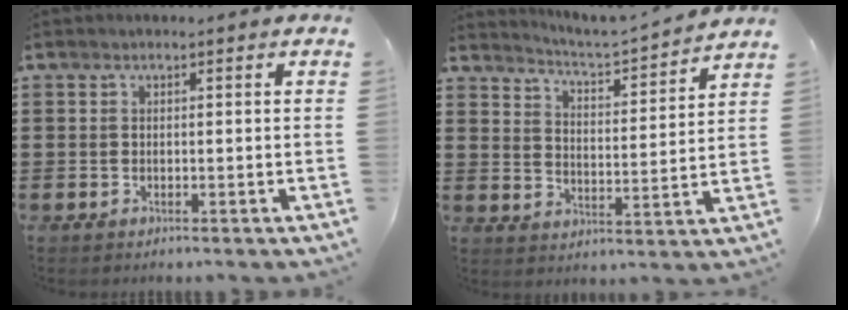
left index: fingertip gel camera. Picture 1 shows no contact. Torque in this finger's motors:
{"motor_torque": [2.14, 0.00, 0.00, 0.00]}